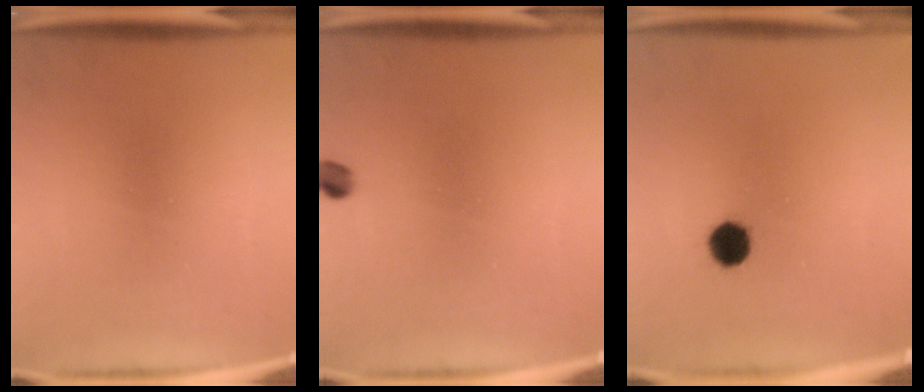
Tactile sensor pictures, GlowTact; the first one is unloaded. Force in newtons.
{"total": 2.0}
{"total": 4.7}